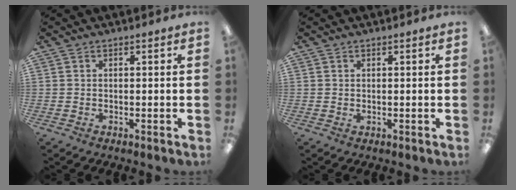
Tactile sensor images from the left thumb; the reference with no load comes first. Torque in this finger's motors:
{"motor_torque": [-0.16, 0.06, -0.12, 0.08, 0.00]}